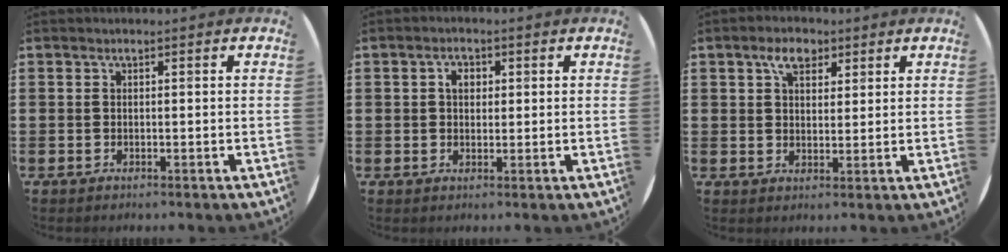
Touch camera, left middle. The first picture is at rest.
{"total": 2.2, "force": [0.7, 1.5, 1.4], "torque": [-0.013, 0.005, 0.008]}
{"total": 4.3, "force": [2.8, 2.4, 2.2], "torque": [-0.026, 0.002, 0.045]}